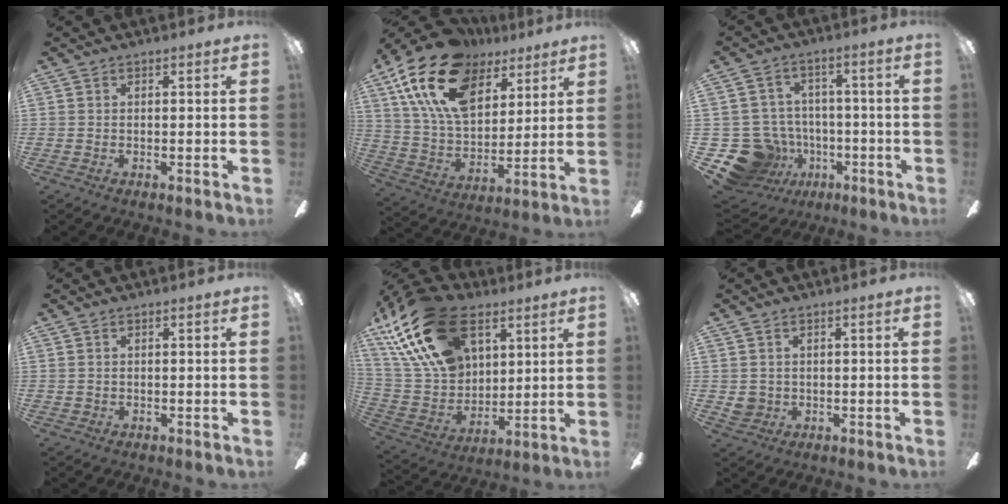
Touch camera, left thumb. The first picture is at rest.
{"total": 21.8, "force": [11.9, 12.9, 13.0], "torque": [-0.250, -0.046, 0.214]}
{"total": 15.4, "force": [-6.2, 13.0, 5.6], "torque": [-0.142, 0.037, -0.086]}
{"total": 0.7, "force": [0.1, 0.7, 0.2], "torque": [-0.004, 0.005, 0.001]}
{"total": 26.3, "force": [14.0, 15.7, 15.7], "torque": [-0.321, -0.054, 0.250]}
{"total": 2.9, "force": [0.3, 2.8, 0.8], "torque": [-0.018, 0.005, 0.007]}